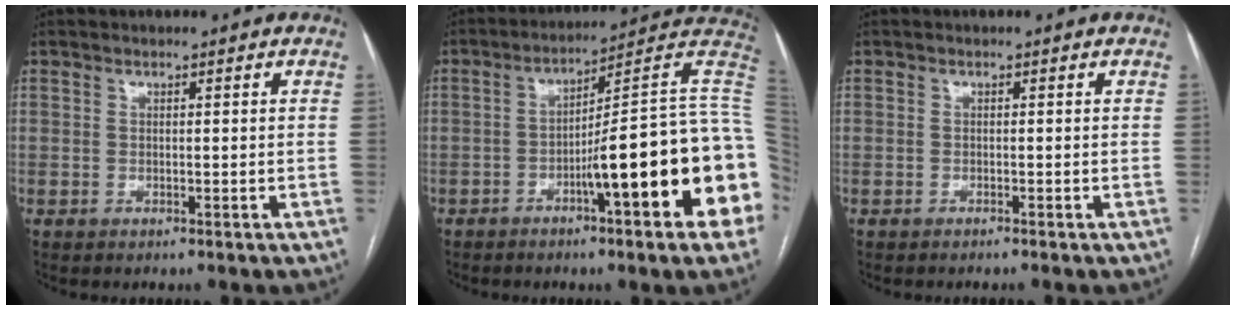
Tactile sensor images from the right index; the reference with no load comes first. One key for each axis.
{"total": 20.2, "fx": -4.6, "fy": 1.0, "fz": 19.6, "tx": -0.183, "ty": 0.026, "tz": -0.061}
{"total": 0.6, "fx": -0.5, "fy": -0.2, "fz": 0.2, "tx": -0.004, "ty": 0.002, "tz": -0.012}